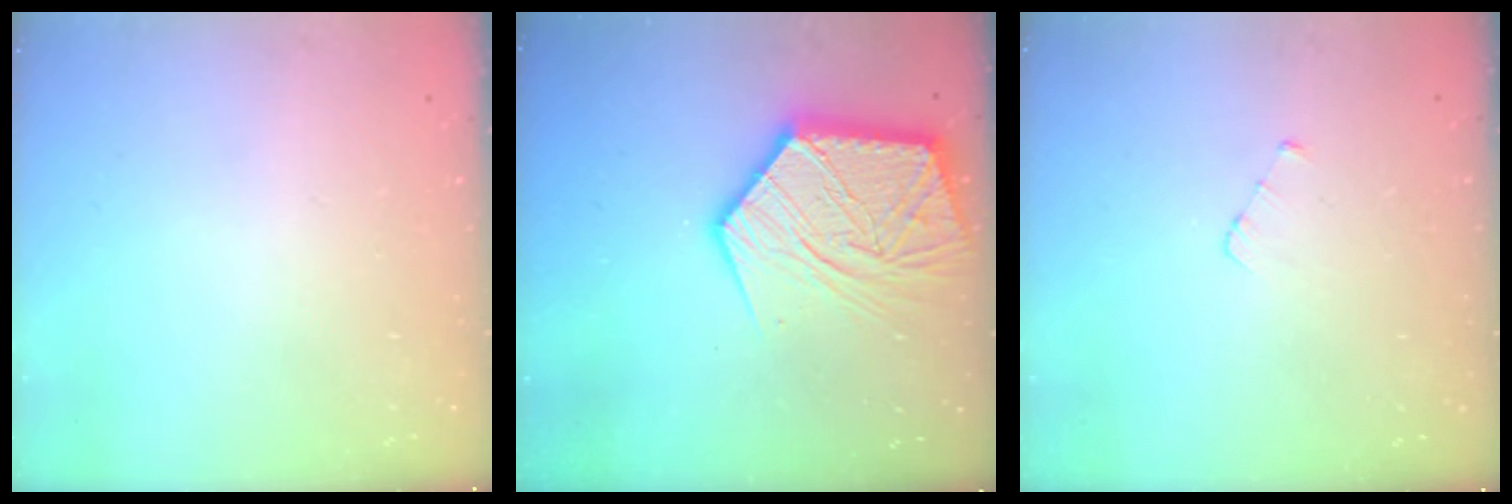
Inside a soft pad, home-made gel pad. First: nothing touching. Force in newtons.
{"total": 22.6, "press": 22.5, "slide": 2.1}
{"total": 2.7, "press": 2.7, "slide": 0.3}